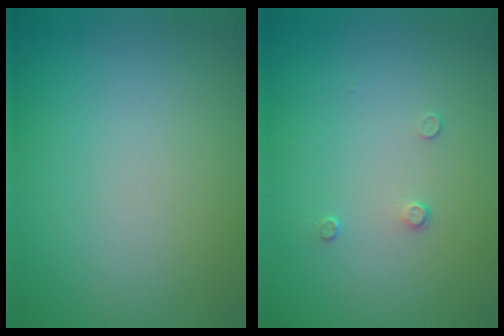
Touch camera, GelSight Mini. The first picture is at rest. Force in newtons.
{"total": 0.8, "press": 0.4, "slide": 0.6}